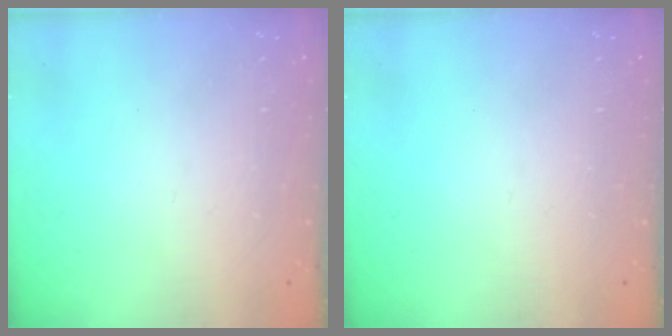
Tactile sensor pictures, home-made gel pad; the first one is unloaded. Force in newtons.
{"total": 0.0}